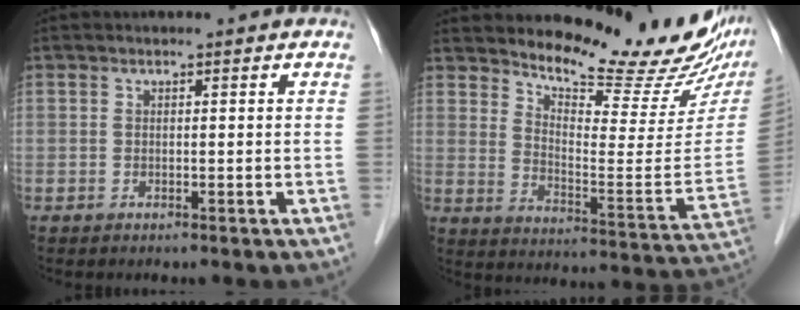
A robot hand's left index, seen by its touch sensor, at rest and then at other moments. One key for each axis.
{"total": 19.2, "fx": 16.9, "fy": 2.9, "fz": 8.6, "tx": -0.127, "ty": -0.079, "tz": 0.220}